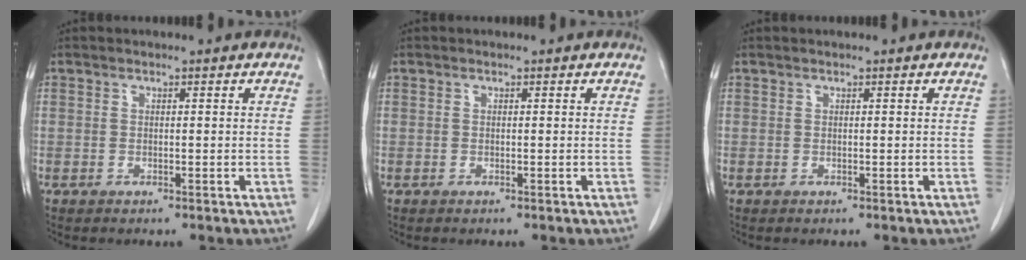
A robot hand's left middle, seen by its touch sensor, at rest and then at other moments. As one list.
[{"total": 0.0}, {"total": 0.0}]